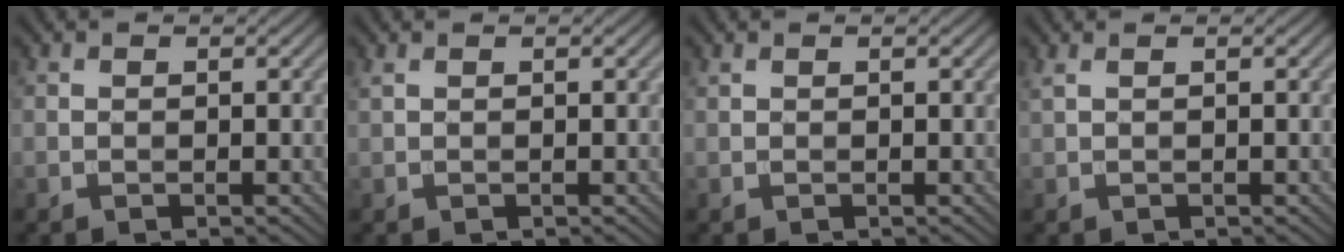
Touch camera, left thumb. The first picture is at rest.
{"total": 0.6, "force": [0.4, 0.1, 0.4], "torque": [-0.013, 0.006, 0.008]}
{"total": 0.0}
{"total": 1.0, "force": [0.5, 0.2, 0.8], "torque": [-0.021, 0.007, 0.006]}